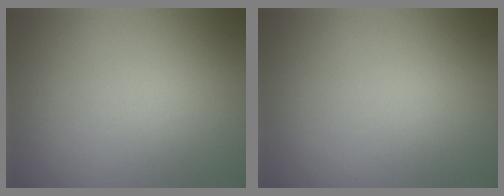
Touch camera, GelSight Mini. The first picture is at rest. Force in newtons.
{"total": 0.0}